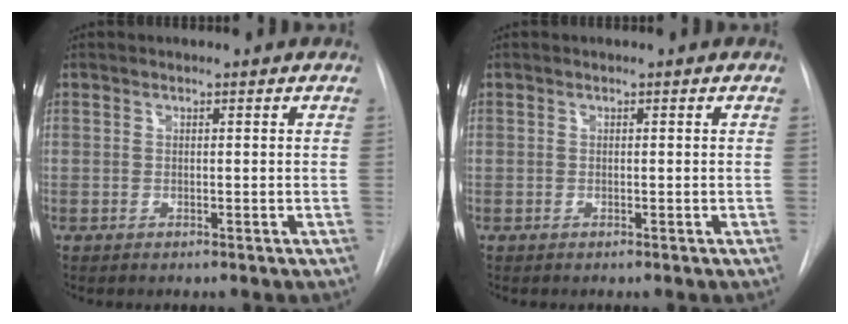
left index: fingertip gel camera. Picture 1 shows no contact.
{"total": 0.0}